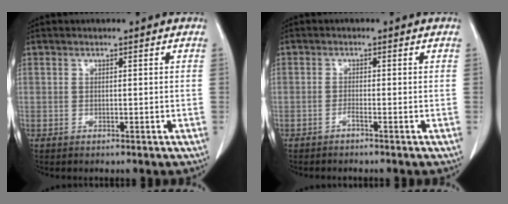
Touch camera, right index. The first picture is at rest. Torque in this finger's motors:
{"motor_torque": [0.11, -0.08, -0.01, -0.01]}